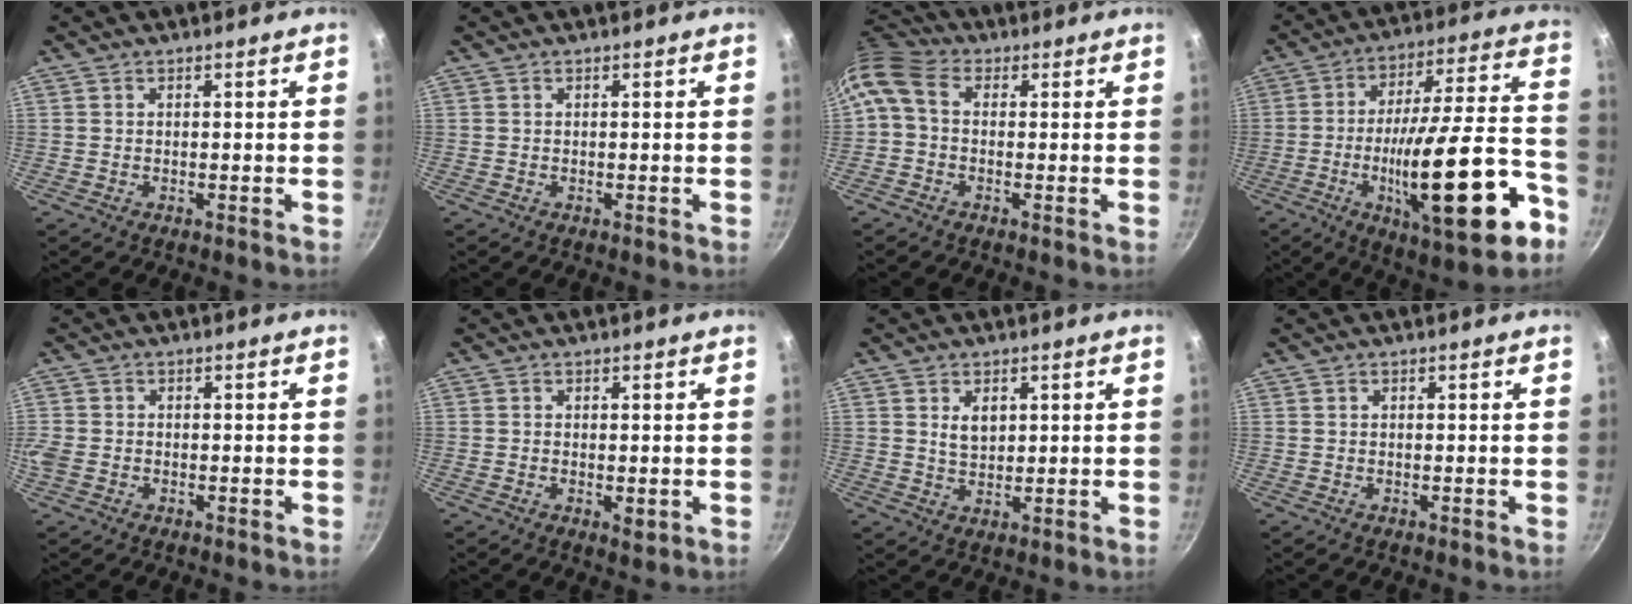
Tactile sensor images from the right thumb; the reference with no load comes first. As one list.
[{"total": 0.0}, {"total": 7.5, "force": [0.4, 5.4, 5.1], "torque": [-0.111, 0.027, -0.010]}, {"total": 26.6, "force": [-9.6, 7.5, 23.6], "torque": [-0.341, 0.034, -0.144]}, {"total": 3.5, "force": [-1.0, 2.8, 1.8], "torque": [-0.044, 0.002, -0.023]}, {"total": 1.9, "force": [-0.2, 1.0, 1.6], "torque": [-0.025, -0.006, -0.004]}, {"total": 4.0, "force": [1.4, 2.7, 2.7], "torque": [-0.038, -0.007, 0.027]}, {"total": 0.0}]